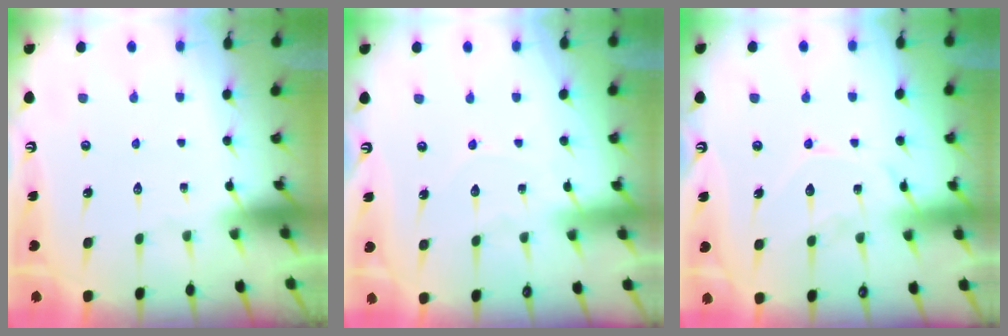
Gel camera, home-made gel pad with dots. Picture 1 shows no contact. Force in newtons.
{"total": 4.7, "press": 4.7, "slide": 0.2}
{"total": 10.5, "press": 10.5, "slide": 0.9}